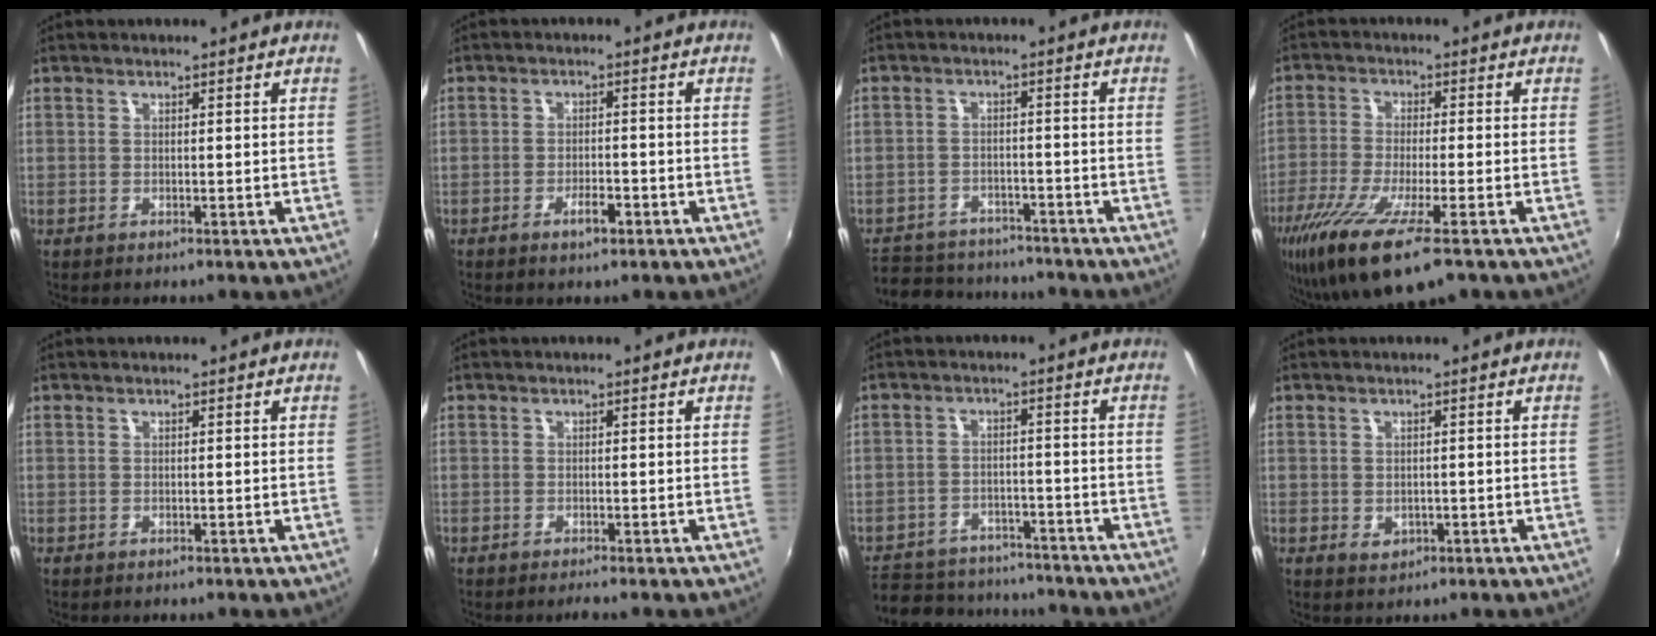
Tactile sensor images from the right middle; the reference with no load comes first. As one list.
[{"total": 3.0, "force": [-1.9, 1.0, 2.1], "torque": [-0.043, 0.000, -0.030]}, {"total": 12.6, "force": [-10.5, 5.7, 3.7], "torque": [-0.104, 0.014, -0.152]}, {"total": 15.4, "force": [-9.2, 2.7, 12.0], "torque": [-0.246, -0.060, -0.167]}, {"total": 0.0}, {"total": 0.8, "force": [-0.7, -0.2, 0.3], "torque": [-0.002, -0.005, -0.015]}, {"total": 17.1, "force": [-13.9, 8.0, 6.1], "torque": [-0.153, 0.014, -0.185]}, {"total": 1.9, "force": [-0.3, 1.6, 1.0], "torque": [-0.016, -0.001, -0.002]}]